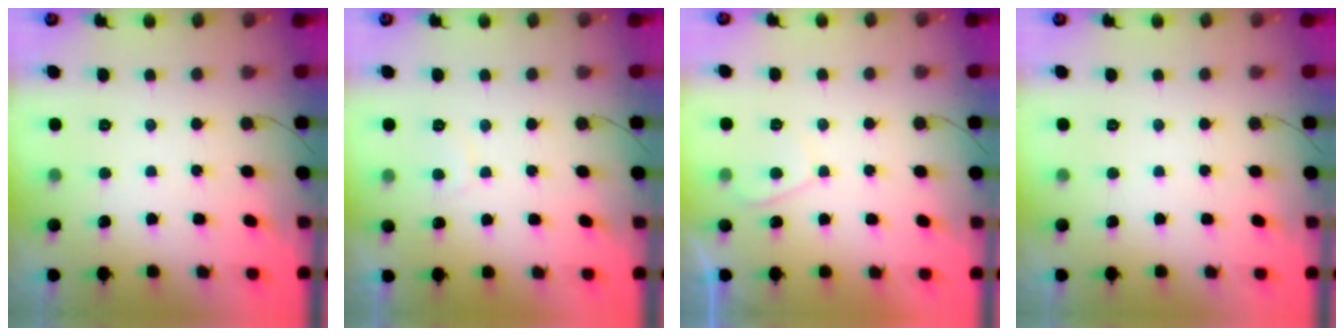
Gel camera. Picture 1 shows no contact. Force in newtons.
{"total": 2.0, "press": 1.9, "slide": 0.6}
{"total": 2.4, "press": 2.3, "slide": 0.7}
{"total": 0.0}